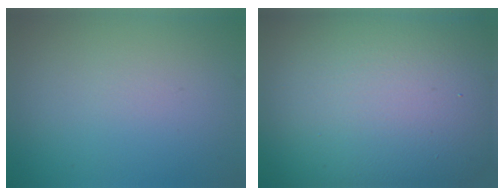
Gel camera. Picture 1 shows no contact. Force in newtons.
{"total": 22.1, "press": 22.1, "slide": 0.9}